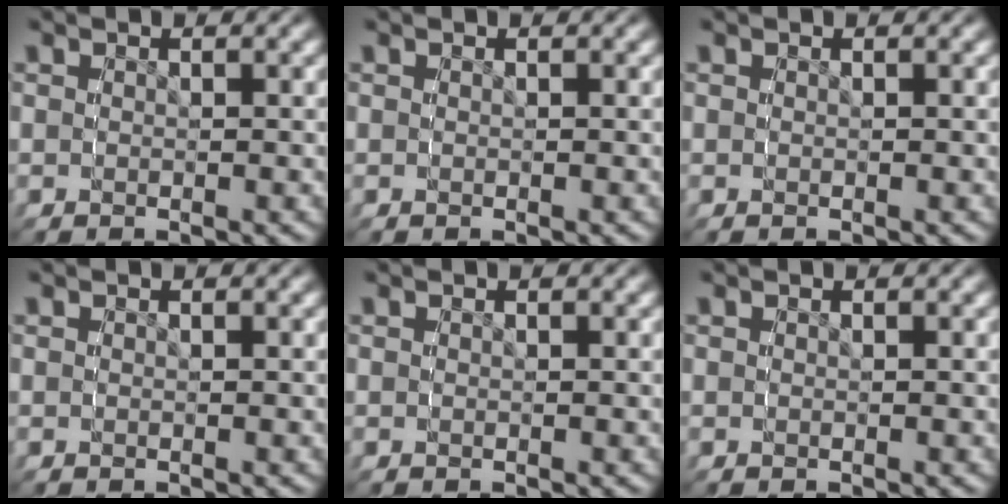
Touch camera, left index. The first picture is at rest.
{"total": 0.0}
{"total": 0.0}
{"total": 0.0}
{"total": 0.0}
{"total": 0.0}